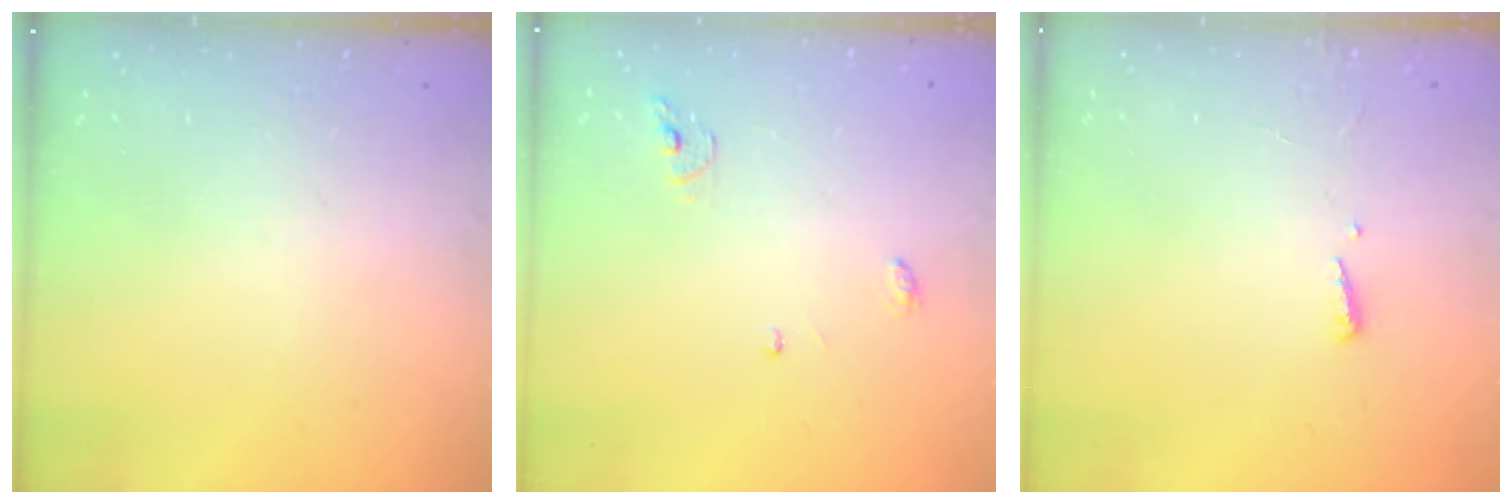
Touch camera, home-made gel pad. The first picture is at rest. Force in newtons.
{"total": 3.9, "press": 3.9, "slide": 0.2}
{"total": 2.4, "press": 2.4, "slide": 0.2}